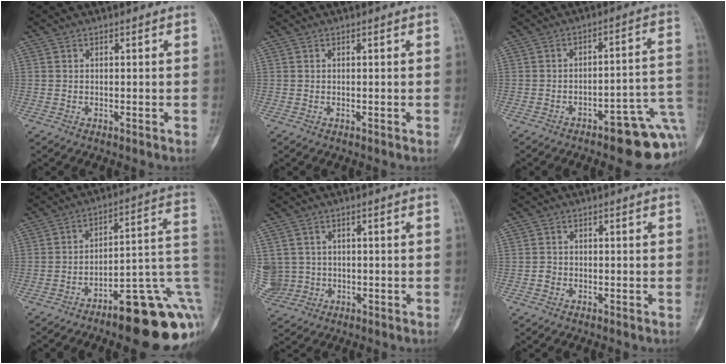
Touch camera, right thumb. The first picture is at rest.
{"total": 0.0}
{"total": 15.6, "force": [-6.6, 5.5, 13.1], "torque": [-0.104, 0.052, -0.073]}
{"total": 20.3, "force": [-8.6, 5.6, 17.6], "torque": [-0.159, 0.077, -0.114]}
{"total": 8.5, "force": [0.2, 8.2, 2.5], "torque": [-0.072, 0.024, 0.022]}
{"total": 1.0, "force": [-0.4, 0.9, 0.3], "torque": [0.000, 0.005, -0.011]}